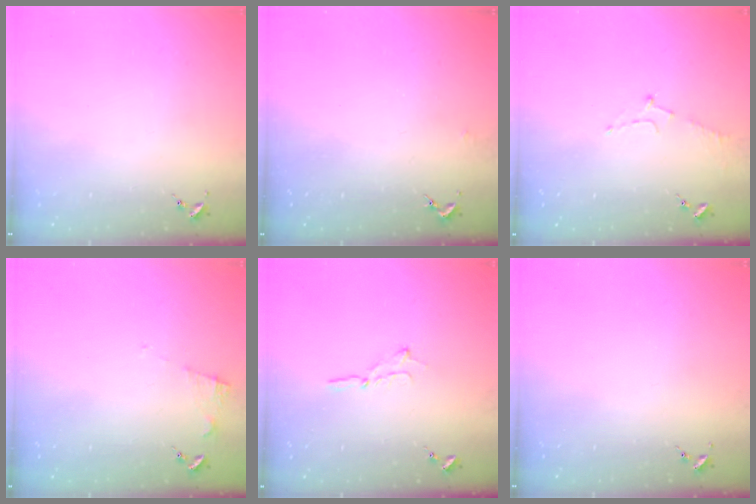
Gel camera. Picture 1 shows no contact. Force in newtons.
{"total": 1.4, "press": 1.4, "slide": 0.1}
{"total": 5.7, "press": 5.7, "slide": 0.6}
{"total": 6.7, "press": 6.7, "slide": 0.5}
{"total": 2.0, "press": 2.0, "slide": 0.2}
{"total": 0.0}